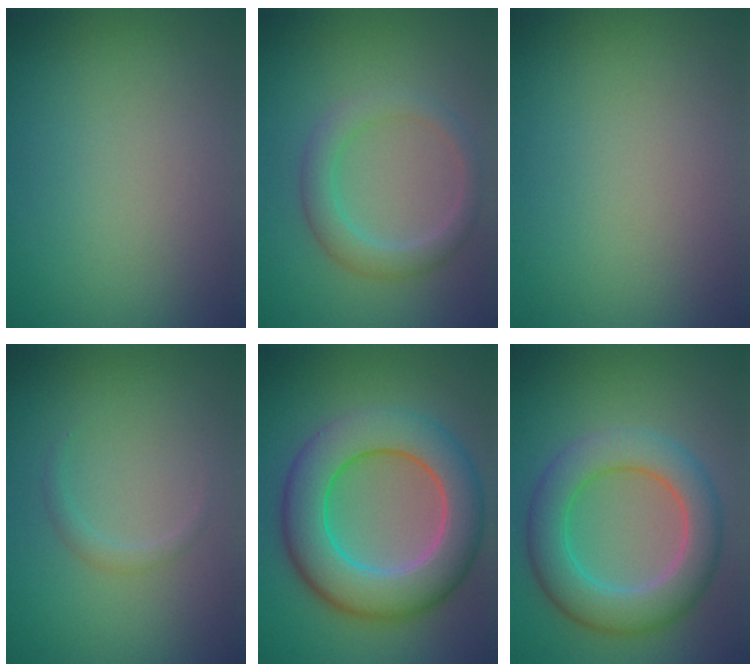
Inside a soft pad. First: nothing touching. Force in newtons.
{"total": 3.0, "press": 3.0, "slide": 0.0}
{"total": 0.0}
{"total": 0.9, "press": 0.9, "slide": 0.0}
{"total": 9.5, "press": 9.5, "slide": 0.3}
{"total": 6.5, "press": 6.5, "slide": 0.4}